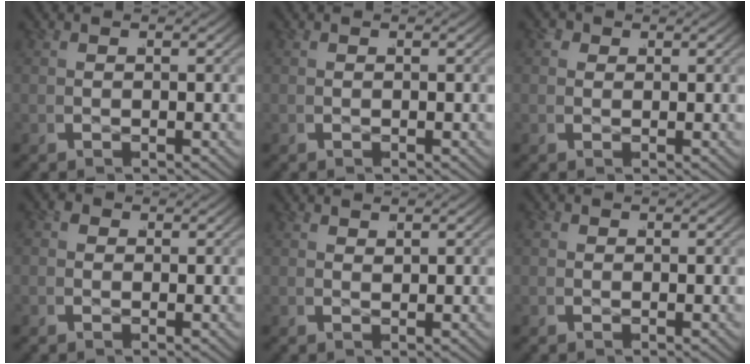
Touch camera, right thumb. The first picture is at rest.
{"total": 0.0}
{"total": 1.6, "force": [0.6, 1.4, 0.4], "torque": [-0.014, -0.003, 0.010]}
{"total": 1.4, "force": [0.2, 1.3, 0.5], "torque": [-0.014, -0.002, 0.000]}
{"total": 1.0, "force": [0.8, -0.6, -0.4], "torque": [0.012, 0.003, 0.017]}
{"total": 0.7, "force": [0.0, 0.7, 0.1], "torque": [-0.006, -0.003, 0.001]}